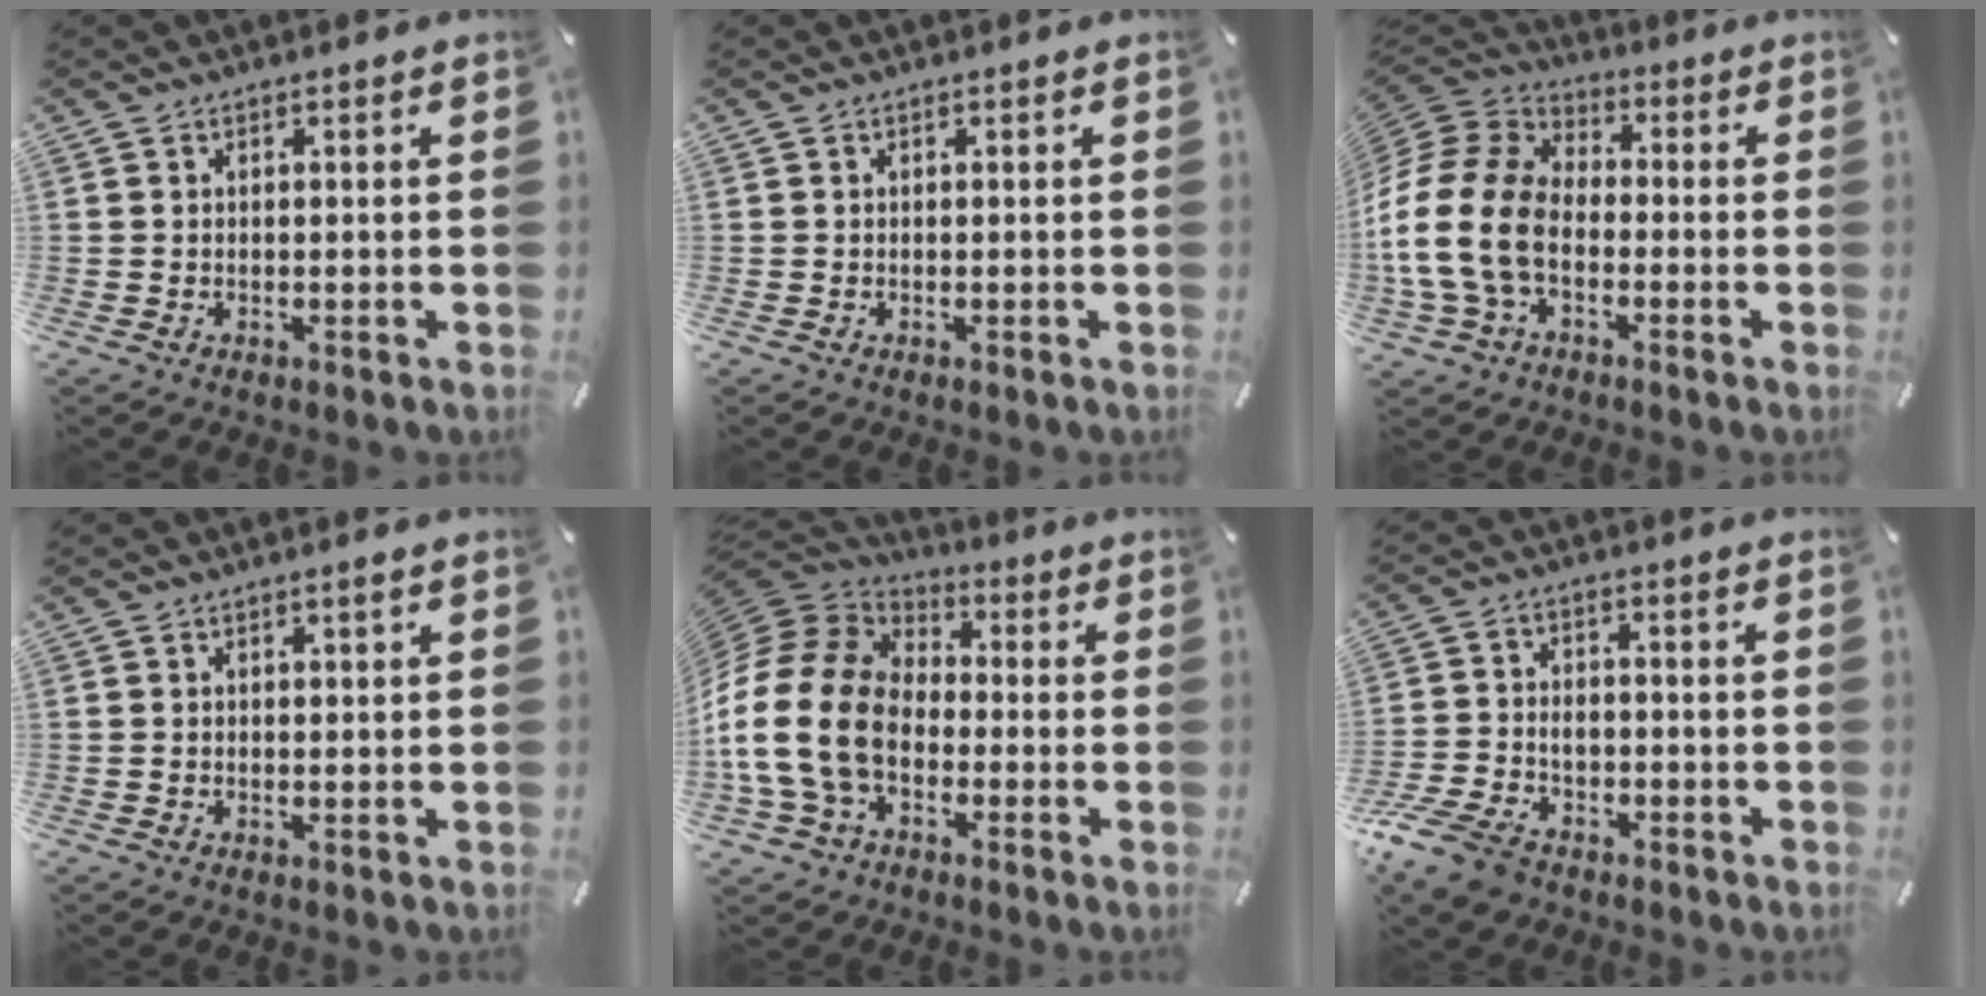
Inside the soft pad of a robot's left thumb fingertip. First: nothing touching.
{"total": 0.0}
{"total": 17.6, "force": [-5.5, 12.4, 11.3], "torque": [-0.248, 0.029, -0.104]}
{"total": 0.9, "force": [0.4, 0.3, 0.7], "torque": [-0.013, 0.003, 0.005]}
{"total": 19.8, "force": [-5.1, 14.5, 12.5], "torque": [-0.271, 0.029, -0.090]}
{"total": 8.3, "force": [-4.5, 5.8, 3.9], "torque": [-0.089, 0.018, -0.086]}